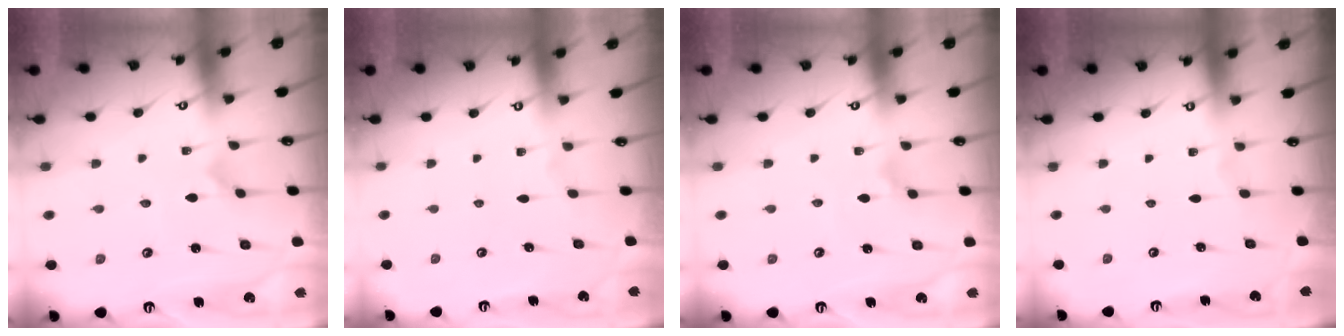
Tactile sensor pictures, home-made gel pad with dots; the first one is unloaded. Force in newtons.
{"total": 0.0}
{"total": 1.9, "press": 1.9, "slide": 0.2}
{"total": 0.0}